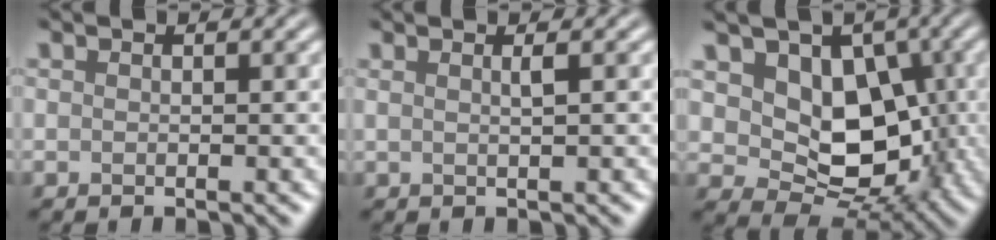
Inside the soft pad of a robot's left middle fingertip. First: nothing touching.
{"total": 1.4, "force": [0.5, 0.5, 1.2], "torque": [-0.012, 0.001, 0.002]}
{"total": 8.4, "force": [1.1, 5.9, 5.9], "torque": [-0.086, -0.012, 0.014]}